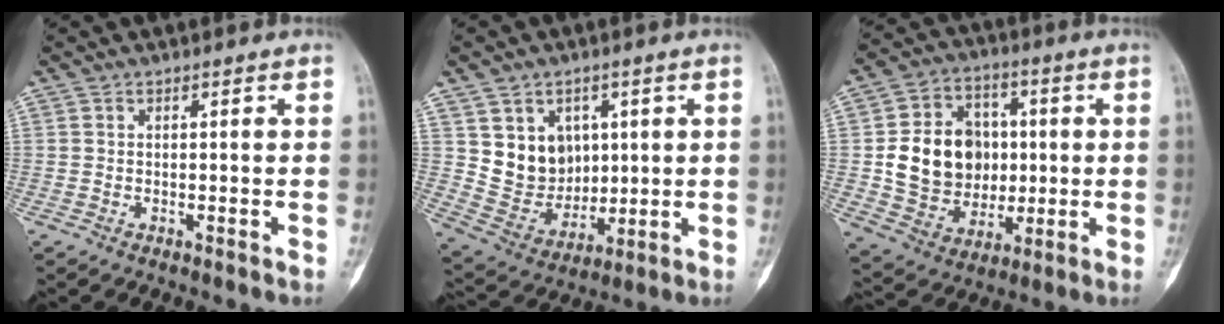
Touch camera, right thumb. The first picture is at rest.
{"total": 11.0, "force": [3.2, 9.3, 5.0], "torque": [-0.043, -0.022, 0.076]}
{"total": 16.6, "force": [0.8, 13.5, 9.6], "torque": [-0.121, 0.010, 0.026]}